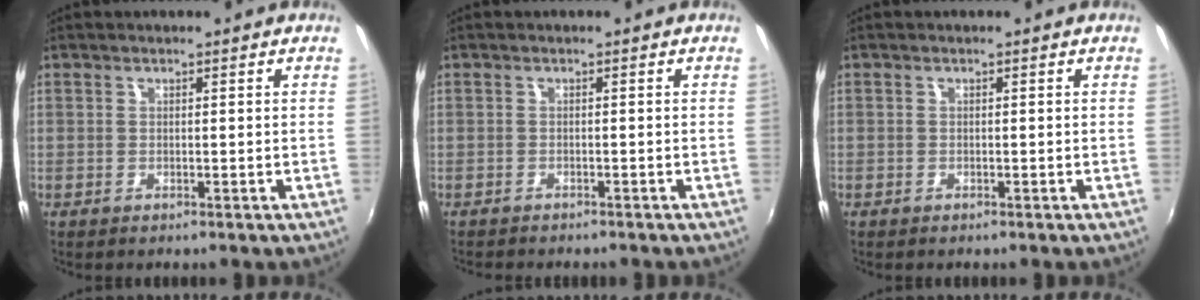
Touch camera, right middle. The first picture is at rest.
{"total": 2.3, "force": [-2.2, 0.6, 0.5], "torque": [-0.021, -0.011, -0.036]}
{"total": 0.6, "force": [-0.4, 0.5, 0.0], "torque": [-0.002, 0.002, -0.007]}